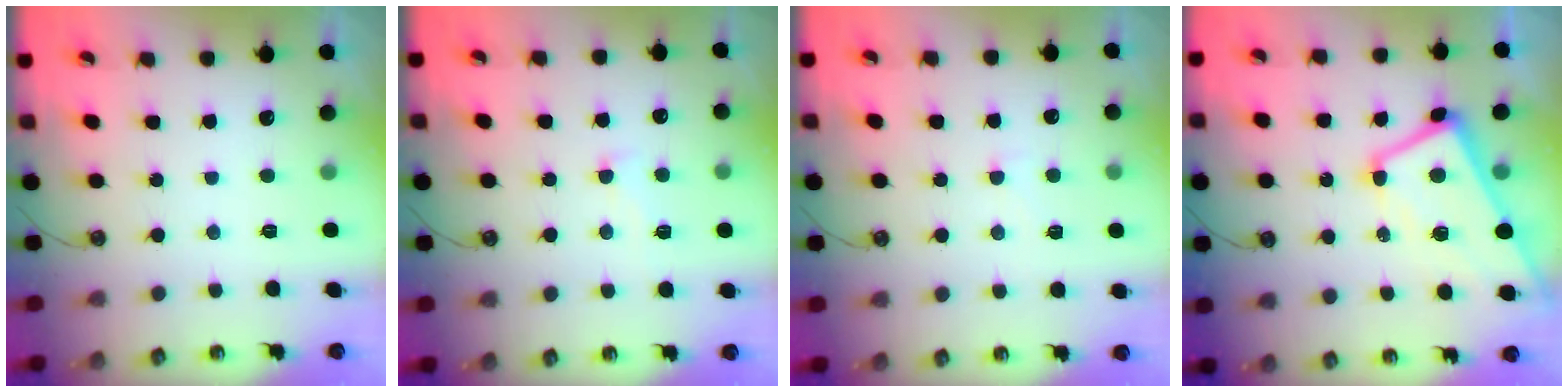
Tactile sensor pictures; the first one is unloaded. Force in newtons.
{"total": 0.6, "press": 0.3, "slide": 0.5}
{"total": 2.9, "press": 2.7, "slide": 0.9}
{"total": 5.0, "press": 4.9, "slide": 1.1}